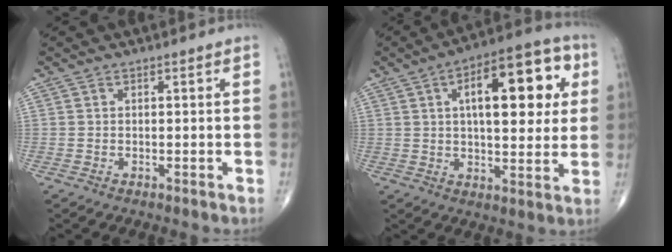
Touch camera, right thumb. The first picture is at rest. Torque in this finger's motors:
{"motor_torque": [0.93, 4.08, 1.95, 0.45, 0.43]}